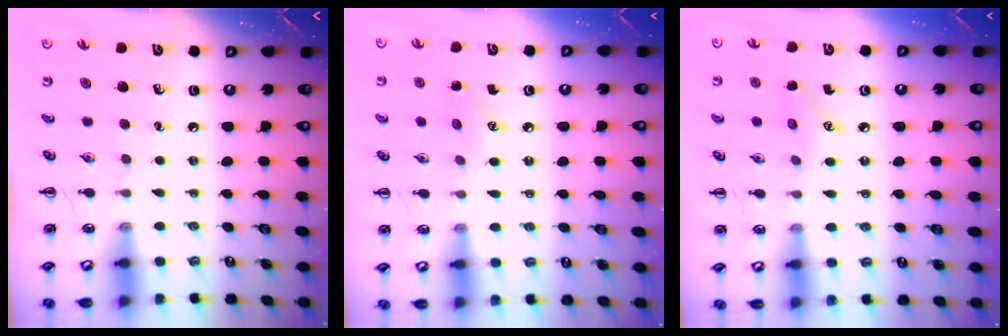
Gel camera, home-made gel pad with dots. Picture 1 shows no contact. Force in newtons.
{"total": 4.6, "press": 4.4, "slide": 1.3}
{"total": 5.1, "press": 4.9, "slide": 1.4}